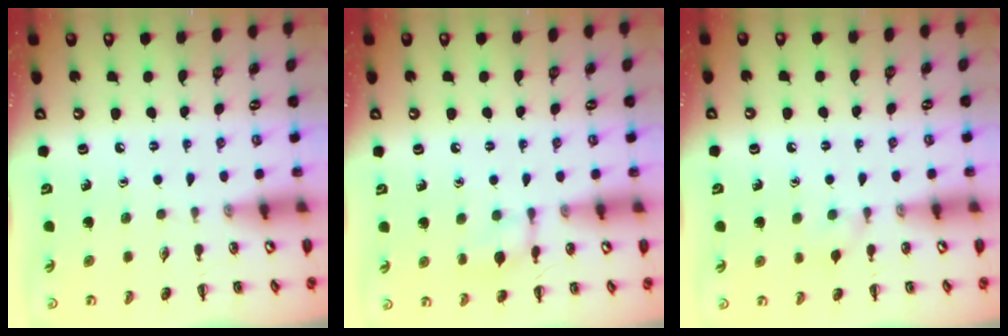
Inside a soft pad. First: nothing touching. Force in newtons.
{"total": 8.3, "press": 8.2, "slide": 1.4}
{"total": 4.6, "press": 4.4, "slide": 1.3}